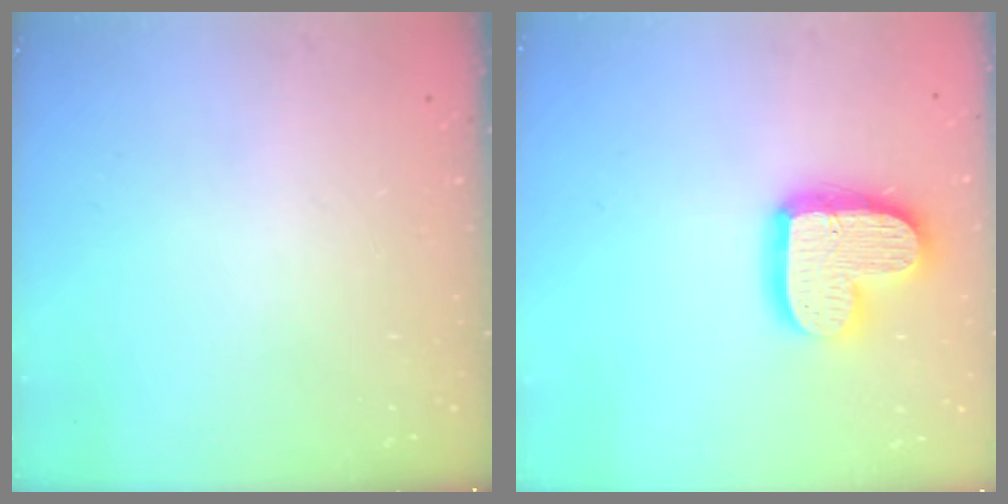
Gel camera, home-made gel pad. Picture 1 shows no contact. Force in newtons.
{"total": 16.7, "press": 16.6, "slide": 1.2}